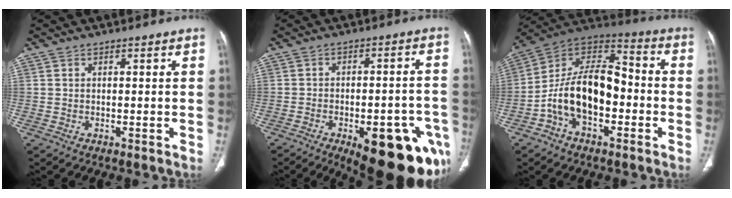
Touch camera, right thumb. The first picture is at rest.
{"total": 21.3, "force": [-9.6, 8.4, 17.0], "torque": [-0.149, 0.032, -0.113]}
{"total": 17.1, "force": [-3.9, 10.1, 13.2], "torque": [-0.214, 0.056, -0.073]}